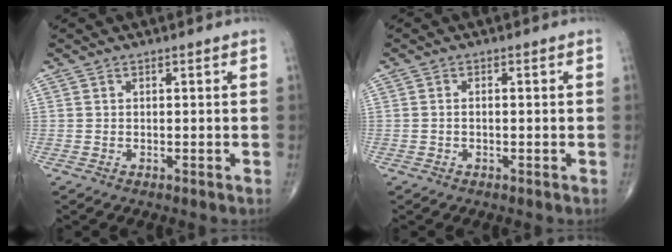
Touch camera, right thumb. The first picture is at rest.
{"total": 0.9, "force": [-0.1, 0.4, 0.8], "torque": [-0.017, 0.006, -0.003]}